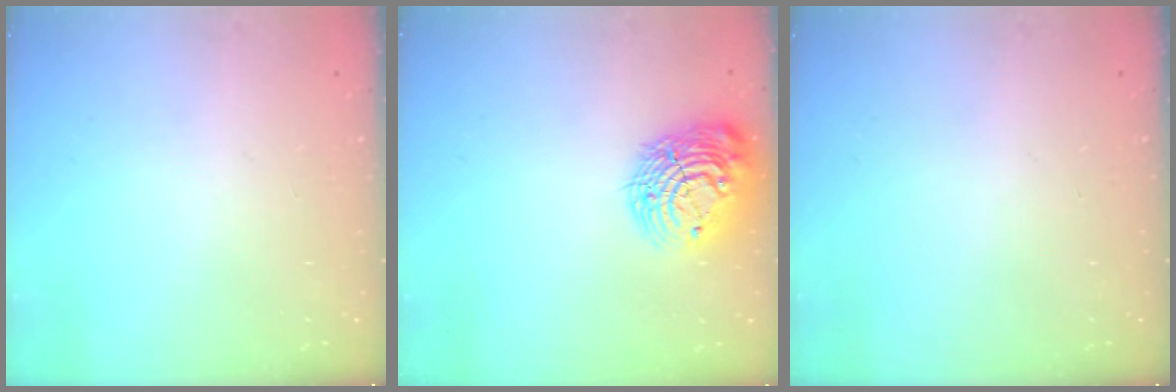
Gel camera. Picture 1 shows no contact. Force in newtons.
{"total": 15.0, "press": 14.9, "slide": 1.1}
{"total": 0.0}